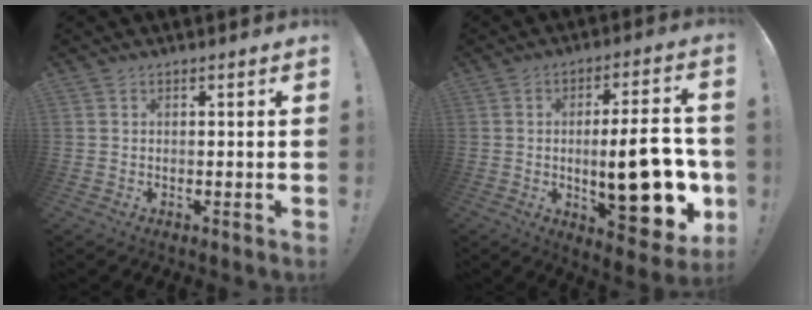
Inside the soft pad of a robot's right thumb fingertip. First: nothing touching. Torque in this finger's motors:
{"motor_torque": [2.30, 2.48, 0.97, 0.98, 0.12]}